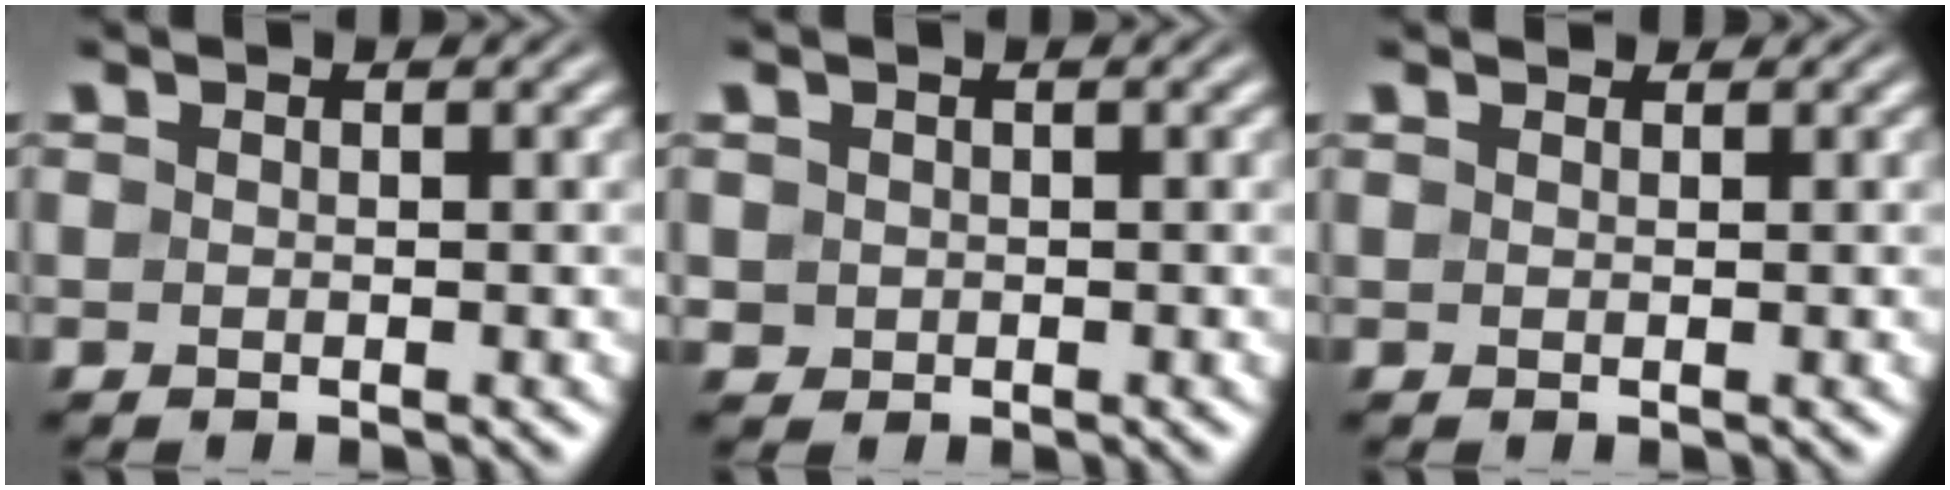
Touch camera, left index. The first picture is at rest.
{"total": 0.9, "force": [0.2, 0.9, 0.2], "torque": [-0.001, -0.003, 0.003]}
{"total": 1.1, "force": [1.1, 0.3, 0.3], "torque": [-0.011, -0.001, 0.010]}